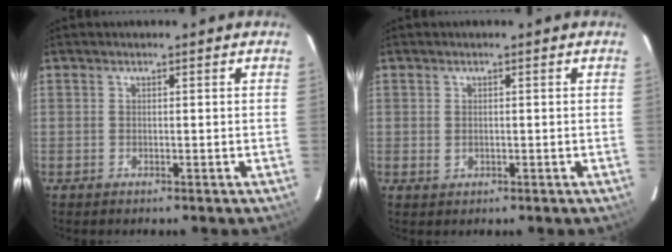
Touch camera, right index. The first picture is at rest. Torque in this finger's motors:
{"motor_torque": [0.28, 0.09, -0.07, 0.02]}